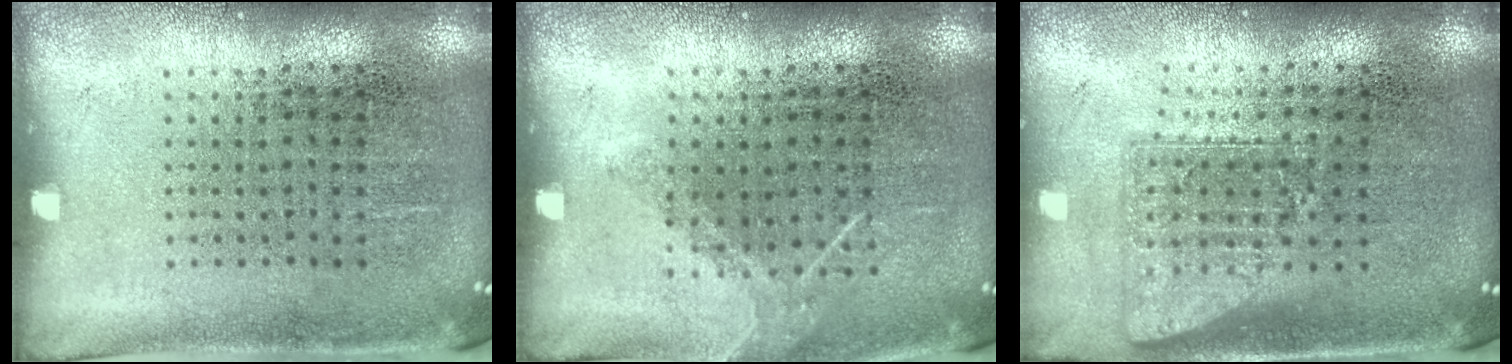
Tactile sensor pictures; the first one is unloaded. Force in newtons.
{"total": 1.0, "press": 0.9, "slide": 0.3}
{"total": 1.6, "press": 1.2, "slide": 1.0}